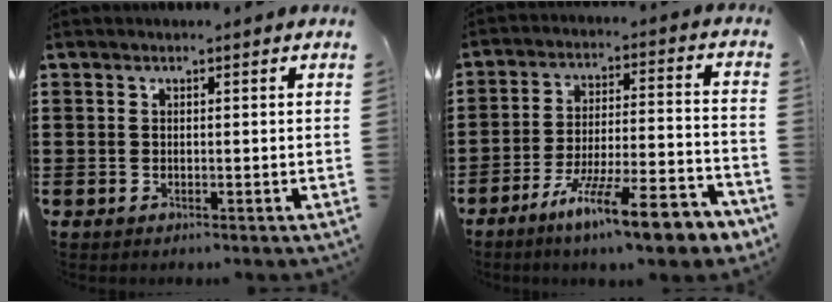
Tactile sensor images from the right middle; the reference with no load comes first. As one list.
[{"total": 12.3, "force": [-9.5, 1.3, 7.7], "torque": [-0.121, 0.026, -0.175]}]